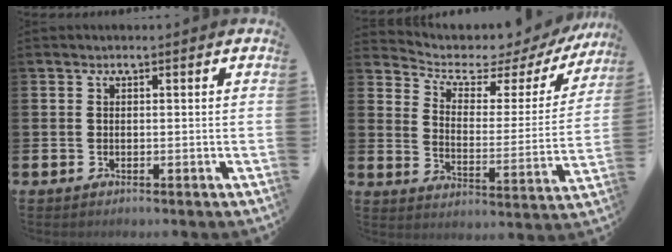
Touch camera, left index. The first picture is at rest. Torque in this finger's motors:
{"motor_torque": [1.02, -1.11, 0.10, 0.03]}